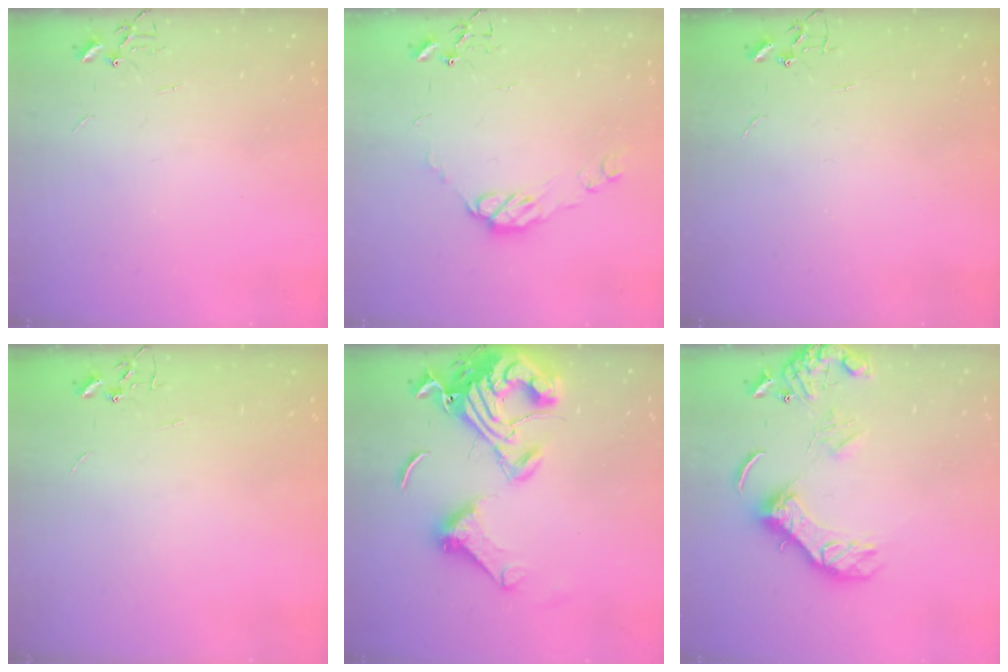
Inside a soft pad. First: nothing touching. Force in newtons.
{"total": 8.5, "press": 8.5, "slide": 0.5}
{"total": 0.0}
{"total": 0.0}
{"total": 19.7, "press": 19.6, "slide": 2.2}
{"total": 13.6, "press": 13.4, "slide": 1.8}